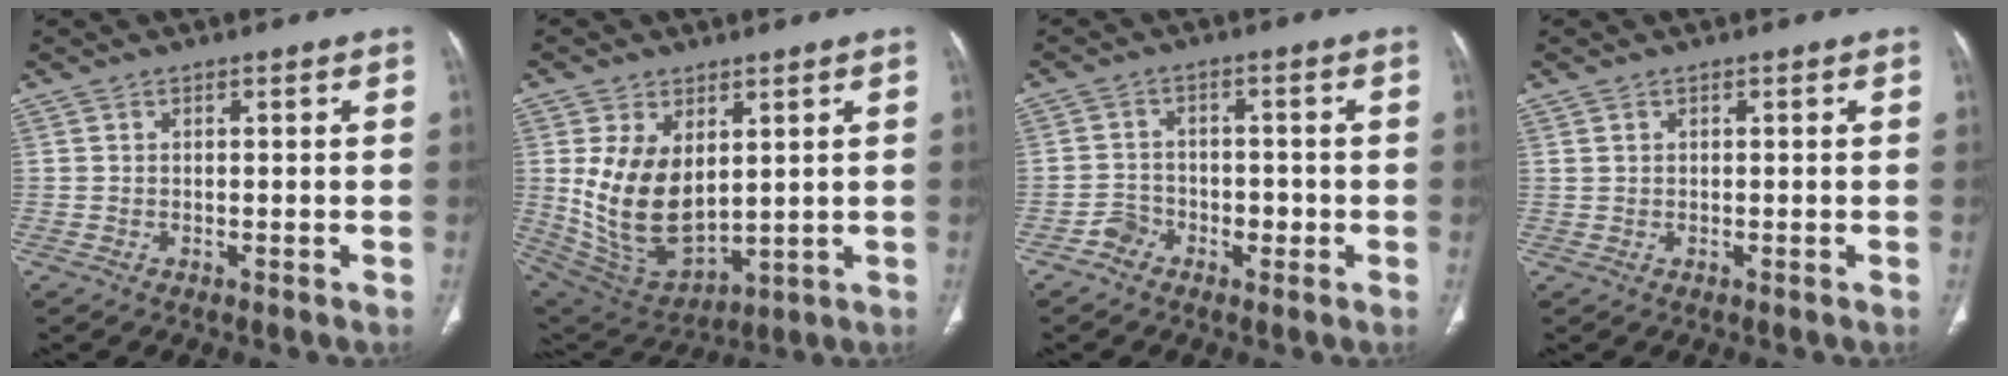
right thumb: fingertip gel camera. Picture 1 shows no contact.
{"total": 14.8, "force": [2.7, 9.1, 11.4], "torque": [-0.193, -0.022, 0.078]}
{"total": 4.0, "force": [-2.1, 3.2, 1.4], "torque": [-0.003, 0.021, -0.040]}
{"total": 0.6, "force": [0.3, 0.5, 0.3], "torque": [-0.004, -0.001, 0.007]}